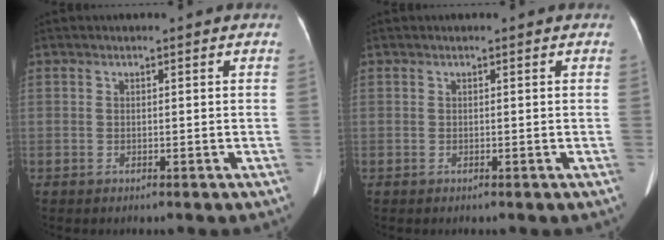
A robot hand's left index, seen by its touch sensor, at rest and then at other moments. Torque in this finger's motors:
{"motor_torque": [-0.02, 0.00, -0.02, -0.01]}